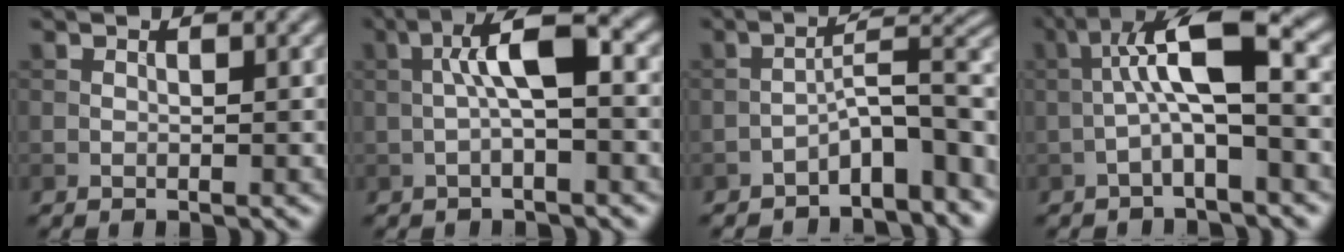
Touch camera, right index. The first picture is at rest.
{"total": 5.4, "force": [0.0, 1.3, 5.2], "torque": [-0.097, 0.021, -0.009]}
{"total": 7.0, "force": [-4.3, 2.1, 5.0], "torque": [-0.061, 0.018, -0.074]}
{"total": 6.7, "force": [-0.6, 1.5, 6.5], "torque": [-0.113, 0.030, -0.021]}